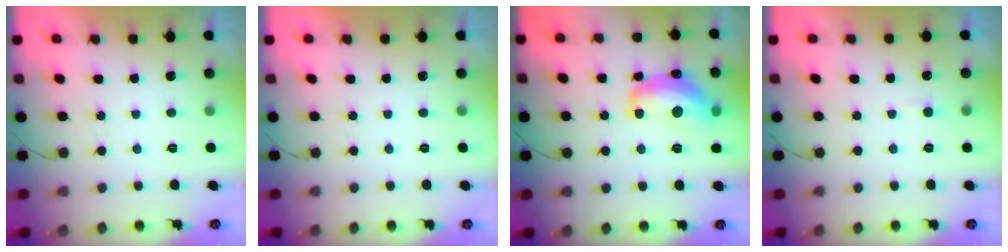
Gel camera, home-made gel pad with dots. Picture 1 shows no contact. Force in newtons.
{"total": 0.0}
{"total": 14.1, "press": 14.1, "slide": 0.9}
{"total": 2.3, "press": 2.3, "slide": 0.3}